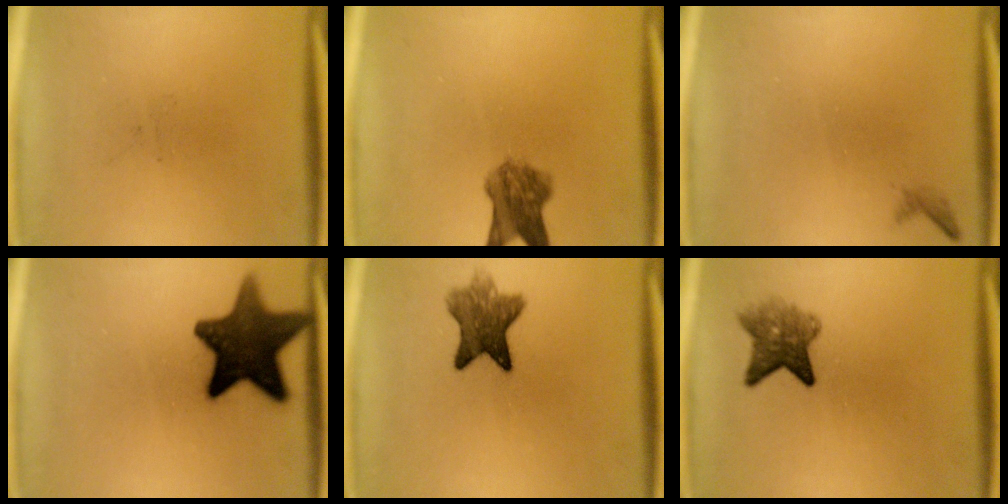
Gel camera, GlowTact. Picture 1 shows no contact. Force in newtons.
{"total": 5.9}
{"total": 0.6}
{"total": 14.8}
{"total": 7.3}
{"total": 5.2}